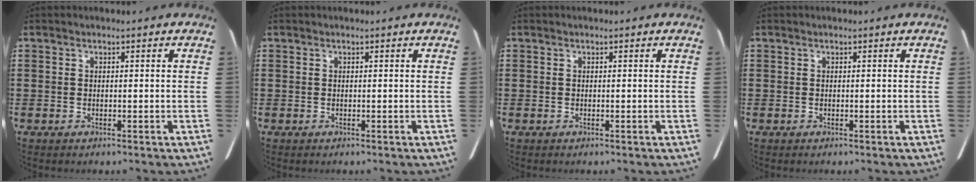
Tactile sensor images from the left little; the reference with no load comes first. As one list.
[{"total": 0.0}, {"total": 0.0}, {"total": 0.0}]